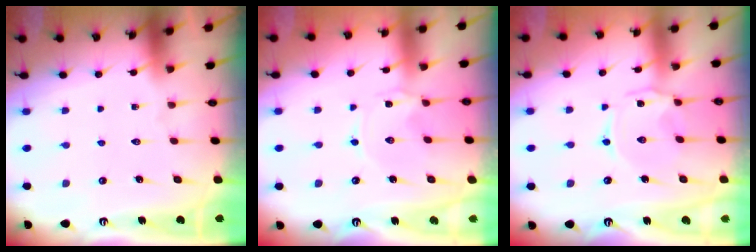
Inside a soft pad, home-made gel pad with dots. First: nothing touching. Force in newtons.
{"total": 0.0}
{"total": 1.1, "press": 1.0, "slide": 0.4}